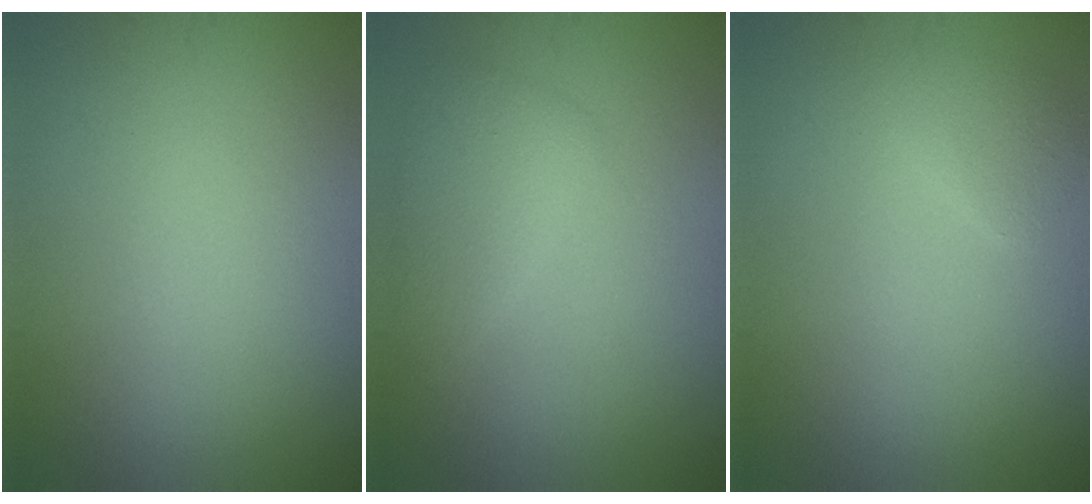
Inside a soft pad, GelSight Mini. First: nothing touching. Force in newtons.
{"total": 2.8, "press": 2.8, "slide": 0.2}
{"total": 1.3, "press": 1.3, "slide": 0.1}